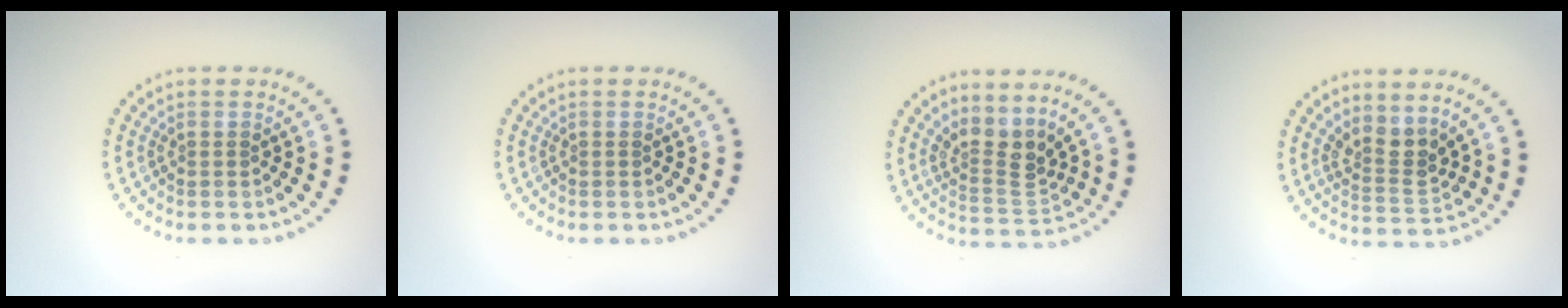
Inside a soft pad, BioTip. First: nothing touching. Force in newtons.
{"total": 0.0}
{"total": 3.3, "press": 2.2, "slide": 2.4}
{"total": 2.7, "press": 2.0, "slide": 1.8}